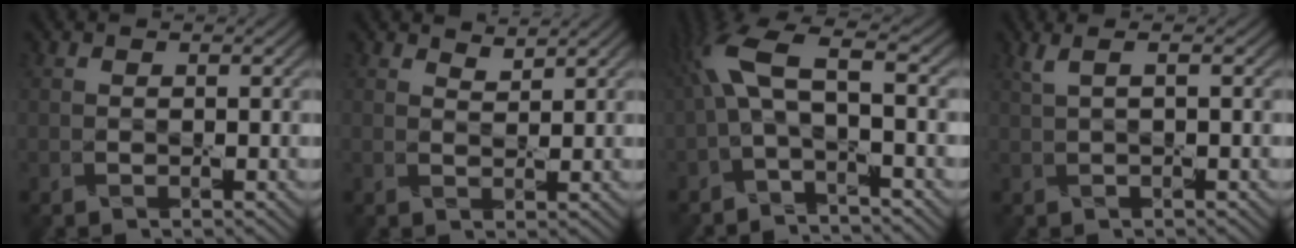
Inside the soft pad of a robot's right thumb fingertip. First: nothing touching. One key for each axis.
{"total": 1.8, "fx": 1.7, "fy": 0.2, "fz": 0.5, "tx": -0.017, "ty": 0.000, "tz": 0.038}
{"total": 7.9, "fx": -0.5, "fy": 2.4, "fz": 7.5, "tx": -0.169, "ty": 0.027, "tz": -0.028}
{"total": 2.0, "fx": 0.7, "fy": 0.1, "fz": 1.9, "tx": -0.042, "ty": 0.011, "tz": 0.015}